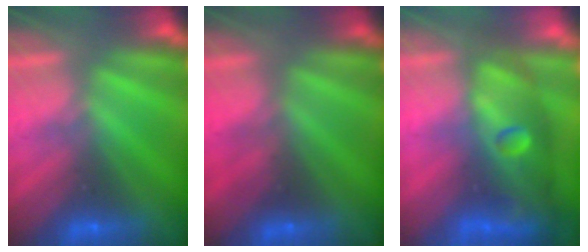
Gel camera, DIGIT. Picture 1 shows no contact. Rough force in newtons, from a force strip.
{"total": 2.2}
{"total": 7.6}